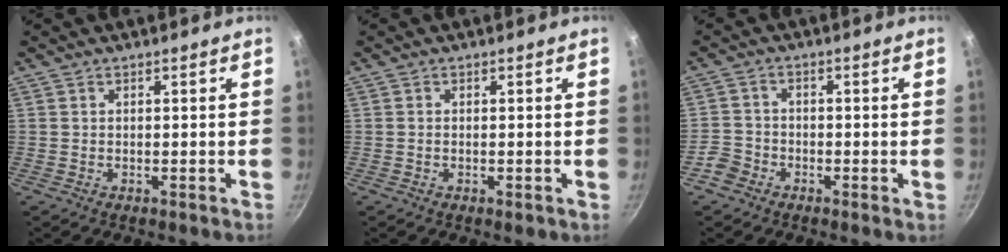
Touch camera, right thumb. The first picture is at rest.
{"total": 1.0, "force": [-0.4, 0.4, 0.9], "torque": [-0.014, -0.001, -0.007]}
{"total": 3.6, "force": [-2.3, 2.5, 1.1], "torque": [-0.014, 0.028, -0.047]}